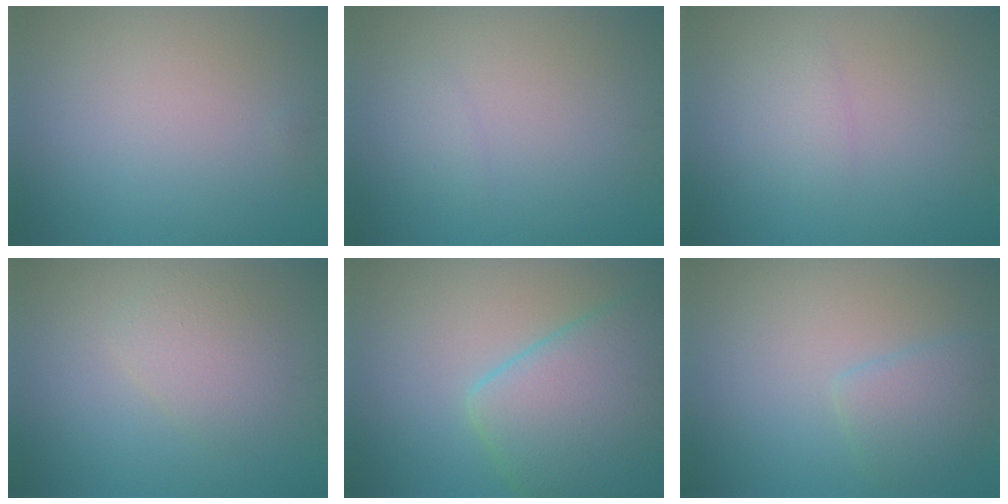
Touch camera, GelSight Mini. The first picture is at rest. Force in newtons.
{"total": 0.6, "press": 0.6, "slide": 0.0}
{"total": 1.2, "press": 1.2, "slide": 0.2}
{"total": 2.4, "press": 2.4, "slide": 0.1}
{"total": 9.3, "press": 9.3, "slide": 0.4}
{"total": 2.6, "press": 2.6, "slide": 0.2}